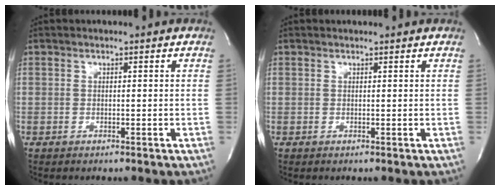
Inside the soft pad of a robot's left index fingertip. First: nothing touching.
{"total": 0.9, "force": [0.9, 0.1, 0.1], "torque": [-0.007, 0.007, 0.014]}